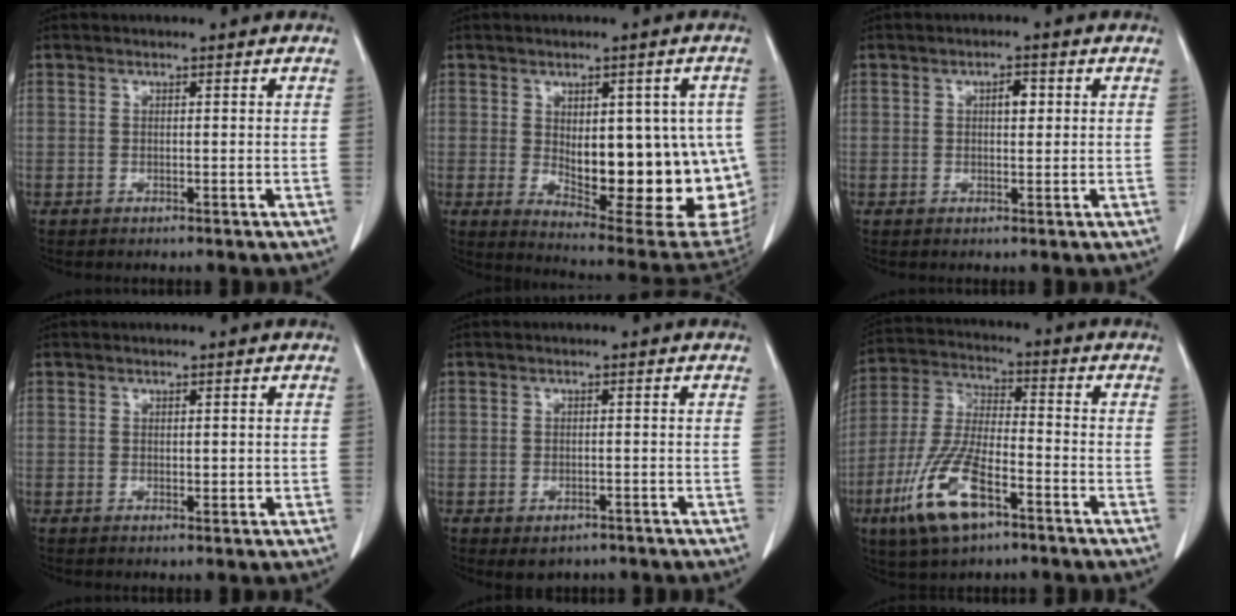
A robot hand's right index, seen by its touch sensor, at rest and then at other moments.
{"total": 20.3, "force": [-1.6, 7.7, 18.7], "torque": [-0.182, 0.006, 0.012]}
{"total": 2.2, "force": [0.6, 1.0, 1.9], "torque": [-0.030, 0.002, 0.010]}
{"total": 1.1, "force": [0.2, 0.6, 0.8], "torque": [-0.011, -0.004, 0.006]}
{"total": 2.6, "force": [-1.6, 1.6, 1.2], "torque": [-0.009, -0.001, -0.010]}
{"total": 13.0, "force": [-6.4, 4.0, 10.6], "torque": [-0.226, -0.011, -0.117]}